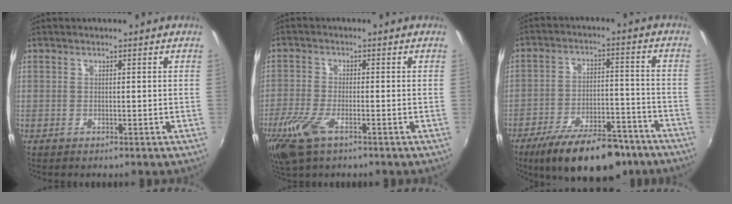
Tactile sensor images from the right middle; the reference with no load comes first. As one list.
[{"total": 8.9, "force": [-4.9, 3.6, 6.6], "torque": [-0.159, -0.028, -0.093]}, {"total": 18.8, "force": [-14.1, 6.8, 10.5], "torque": [-0.186, -0.017, -0.204]}]